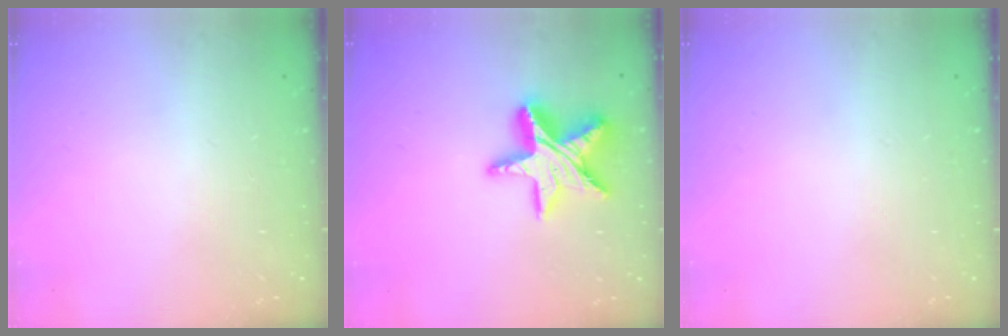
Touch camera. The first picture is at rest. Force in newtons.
{"total": 16.6, "press": 16.5, "slide": 1.5}
{"total": 0.0}